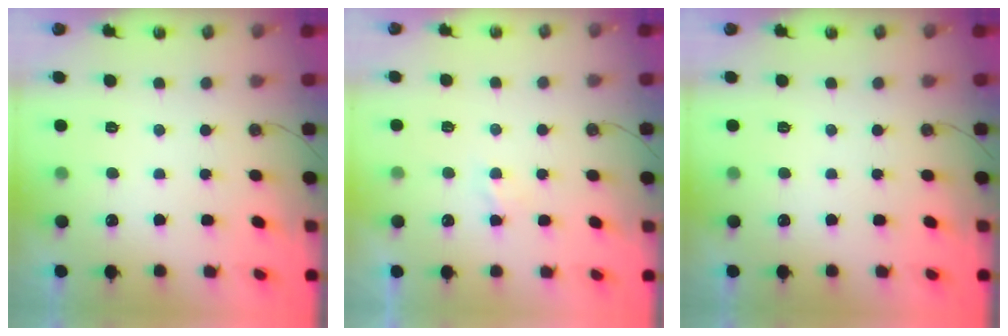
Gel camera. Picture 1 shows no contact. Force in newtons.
{"total": 2.3, "press": 2.3, "slide": 0.4}
{"total": 0.0}